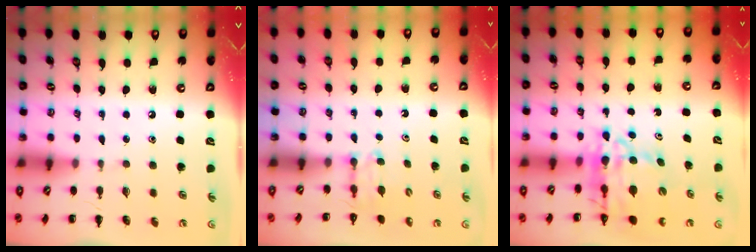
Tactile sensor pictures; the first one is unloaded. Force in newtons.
{"total": 3.8, "press": 3.6, "slide": 1.1}
{"total": 14.6, "press": 14.0, "slide": 4.2}